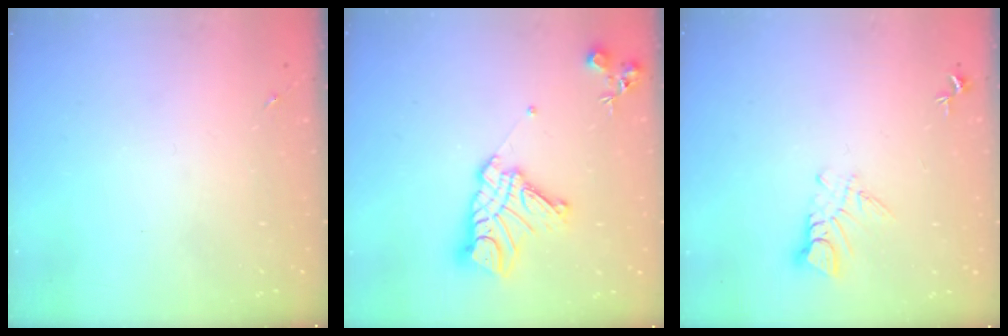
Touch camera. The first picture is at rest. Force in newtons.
{"total": 16.4, "press": 16.3, "slide": 1.4}
{"total": 5.2, "press": 5.2, "slide": 0.3}